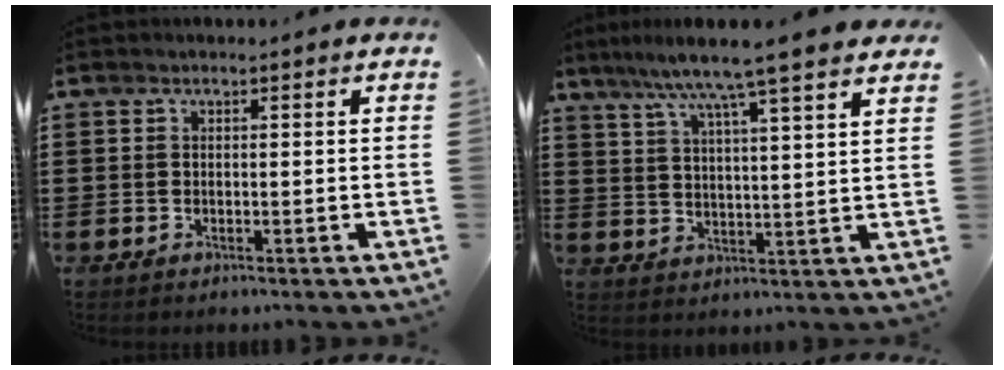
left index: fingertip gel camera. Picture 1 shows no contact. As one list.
[{"total": 7.5, "force": [6.2, -1.0, 4.1], "torque": [-0.101, -0.030, 0.102]}]